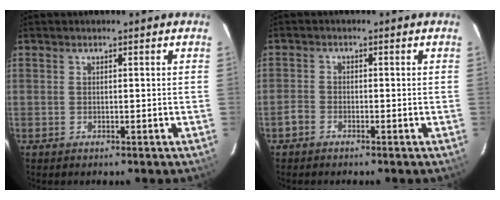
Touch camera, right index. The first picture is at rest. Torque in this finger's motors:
{"motor_torque": [-0.61, 0.55, -0.63, -0.21]}